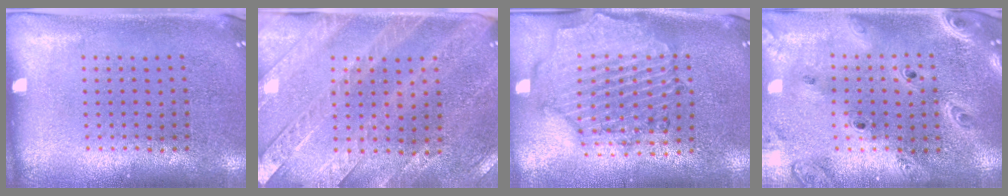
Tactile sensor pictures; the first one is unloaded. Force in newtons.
{"total": 3.0, "press": 2.7, "slide": 1.4}
{"total": 1.6, "press": 1.6, "slide": 0.3}
{"total": 2.9, "press": 2.5, "slide": 1.6}